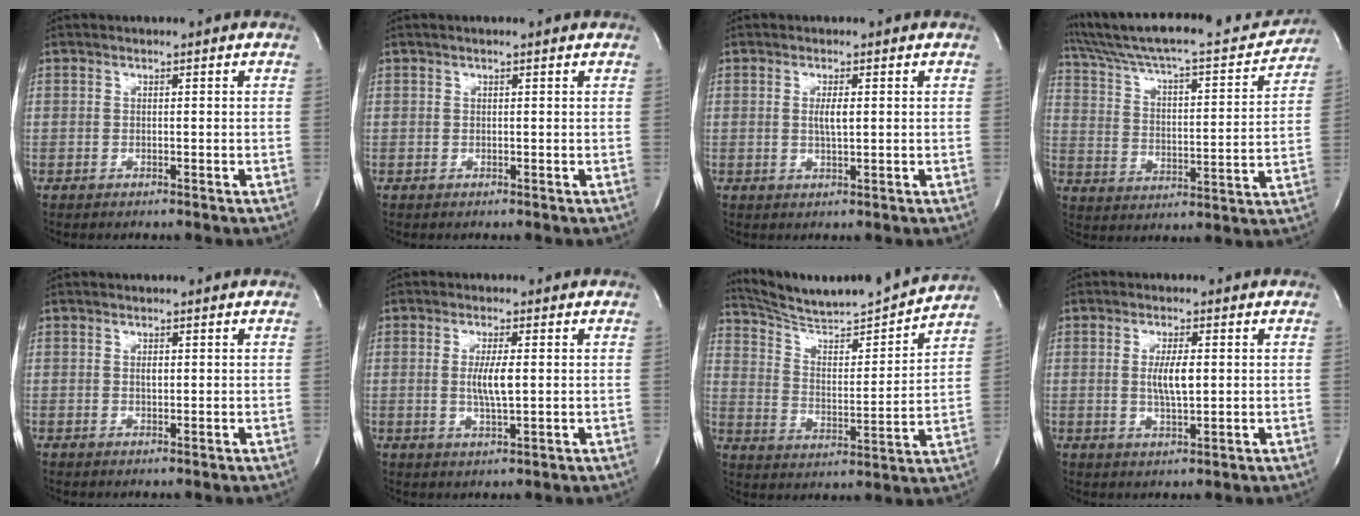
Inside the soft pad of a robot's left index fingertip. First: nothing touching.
{"total": 0.9, "force": [0.6, 0.0, 0.7], "torque": [-0.014, 0.010, 0.009]}
{"total": 2.1, "force": [0.3, 0.3, 2.0], "torque": [-0.042, -0.002, 0.005]}
{"total": 22.5, "force": [20.5, 2.3, 8.9], "torque": [-0.151, -0.025, 0.296]}
{"total": 0.7, "force": [0.2, 0.4, 0.6], "torque": [-0.013, -0.002, 0.002]}
{"total": 4.2, "force": [0.1, 0.5, 4.2], "torque": [-0.083, -0.008, 0.003]}
{"total": 16.7, "force": [15.9, -0.3, 5.0], "torque": [-0.090, -0.026, 0.246]}
{"total": 4.3, "force": [0.3, 1.0, 4.2], "torque": [-0.080, -0.003, 0.007]}